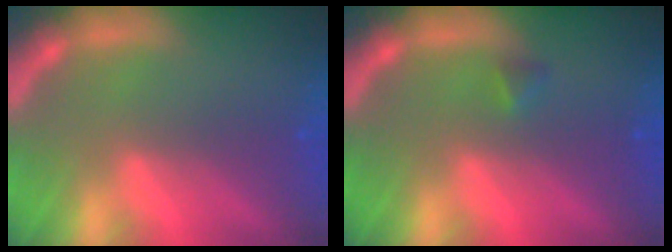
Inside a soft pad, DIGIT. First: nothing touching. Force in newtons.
{"total": 0.9}